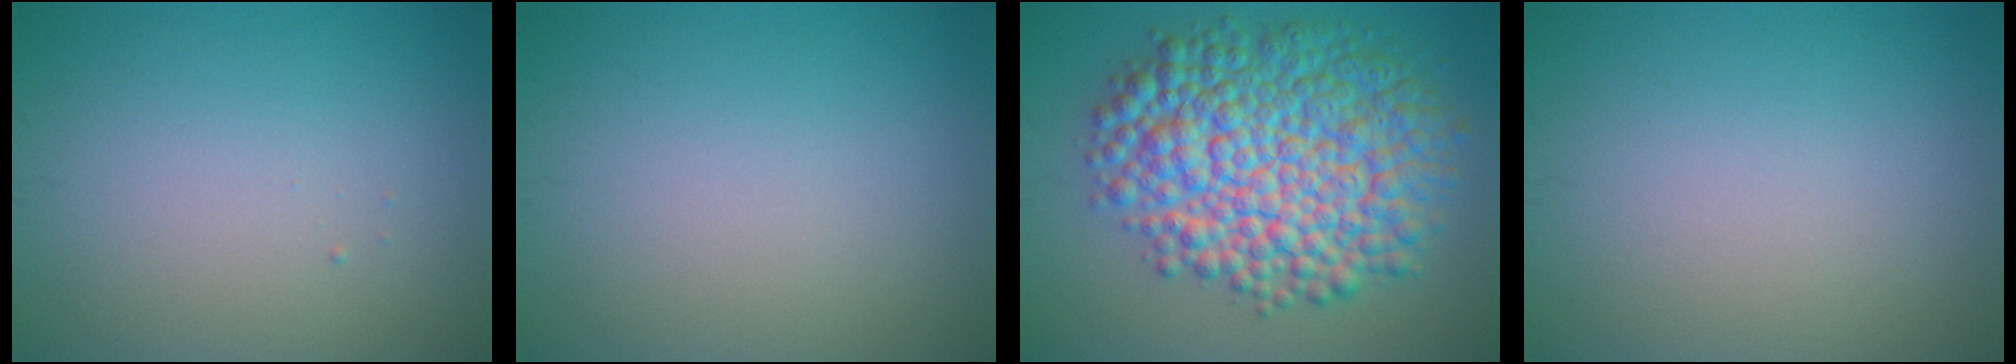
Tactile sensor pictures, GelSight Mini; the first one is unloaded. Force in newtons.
{"total": 0.0}
{"total": 12.2, "press": 12.2, "slide": 0.2}
{"total": 0.0}